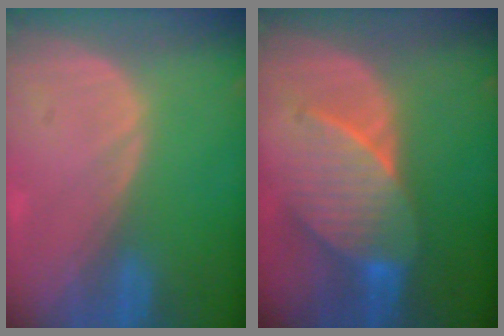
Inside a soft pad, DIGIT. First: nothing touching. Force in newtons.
{"total": 7.6, "press": 7.6, "slide": 0.1}